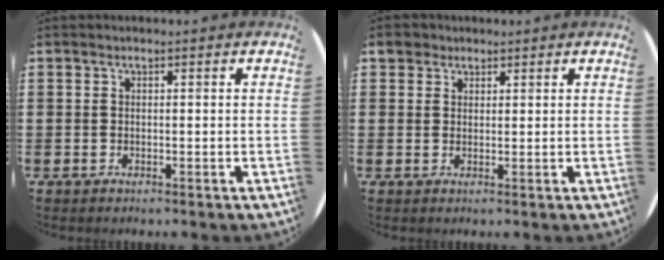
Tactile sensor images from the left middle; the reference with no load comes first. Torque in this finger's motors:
{"motor_torque": [0.35, -0.24, 0.00, 0.02]}